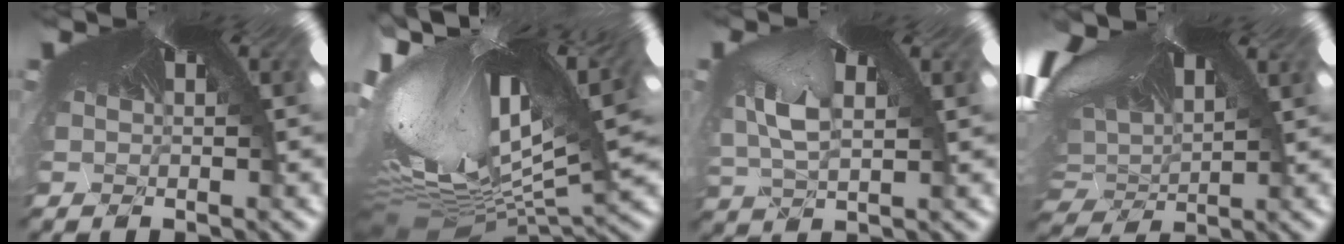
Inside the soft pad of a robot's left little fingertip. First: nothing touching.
{"total": 5.0, "force": [-3.9, 0.4, 3.0], "torque": [-0.122, -0.100, -0.022]}
{"total": 2.8, "force": [-2.0, 2.0, 0.2], "torque": [-0.041, -0.032, -0.001]}
{"total": 2.5, "force": [-1.1, 1.7, 1.4], "torque": [-0.044, -0.042, 0.016]}